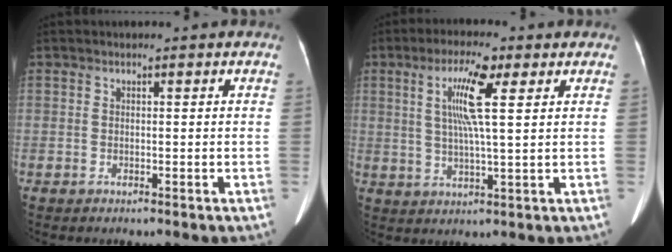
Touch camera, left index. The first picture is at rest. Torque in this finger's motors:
{"motor_torque": [0.00, -0.25, 0.05, 0.07]}